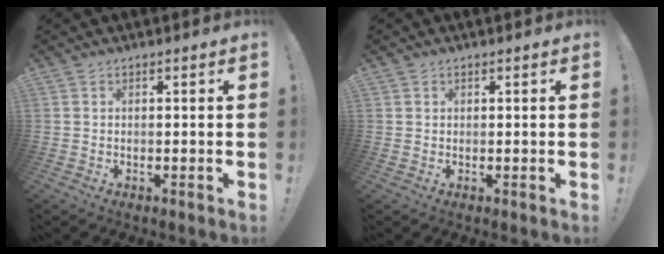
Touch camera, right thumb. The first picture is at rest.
{"total": 0.6, "force": [0.4, 0.5, -0.2], "torque": [0.006, 0.000, 0.007]}